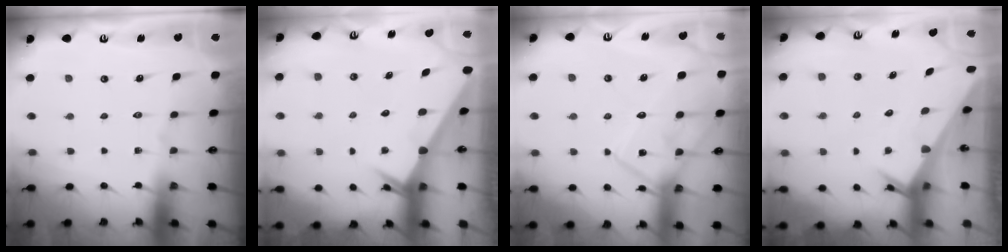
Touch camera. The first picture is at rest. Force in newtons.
{"total": 2.5, "press": 2.5, "slide": 0.1}
{"total": 14.5, "press": 14.5, "slide": 1.0}
{"total": 4.6, "press": 4.6, "slide": 0.2}